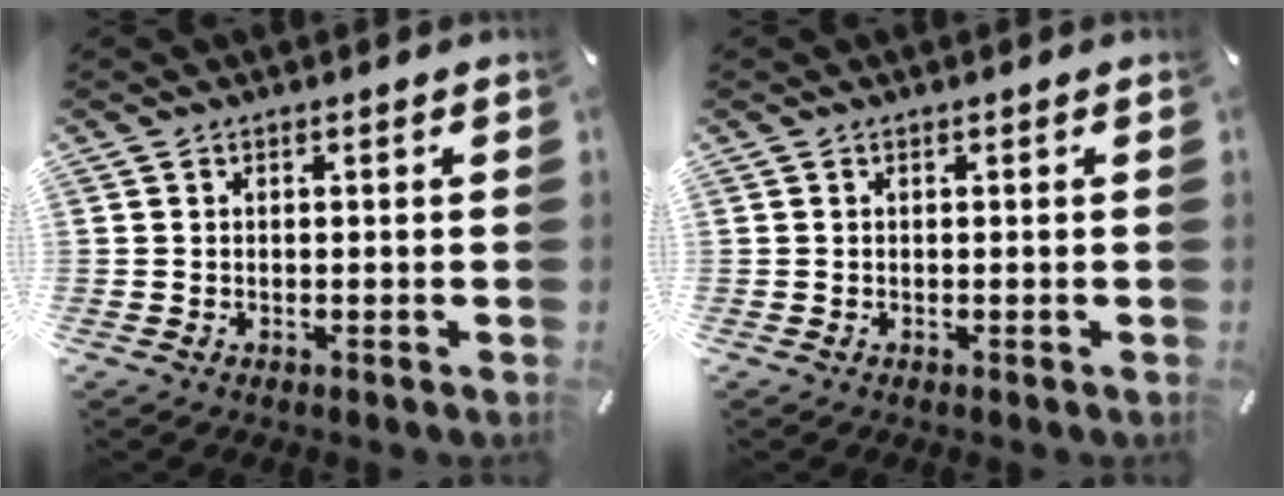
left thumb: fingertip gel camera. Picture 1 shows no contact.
{"total": 0.0}